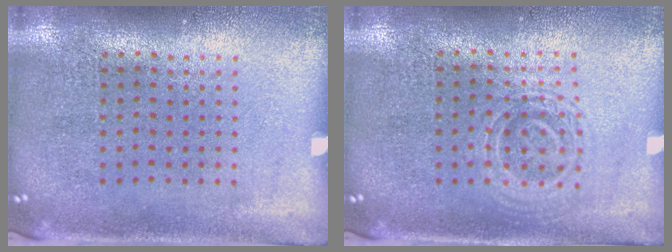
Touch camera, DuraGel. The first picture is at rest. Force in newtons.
{"total": 1.3, "press": 1.2, "slide": 0.3}